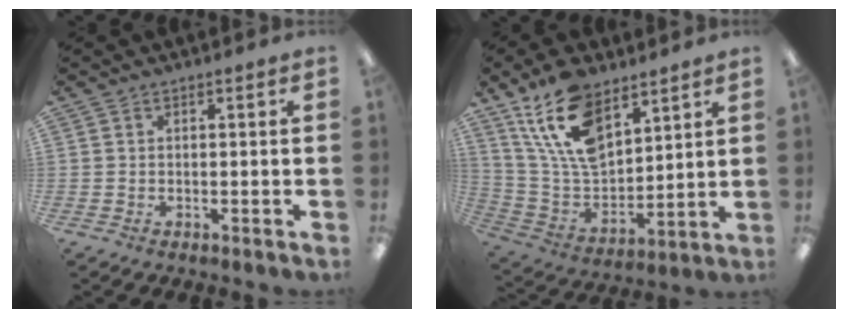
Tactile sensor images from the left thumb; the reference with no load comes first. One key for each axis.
{"total": 17.6, "fx": 10.8, "fy": 9.1, "fz": 10.4, "tx": -0.232, "ty": -0.046, "tz": 0.198}